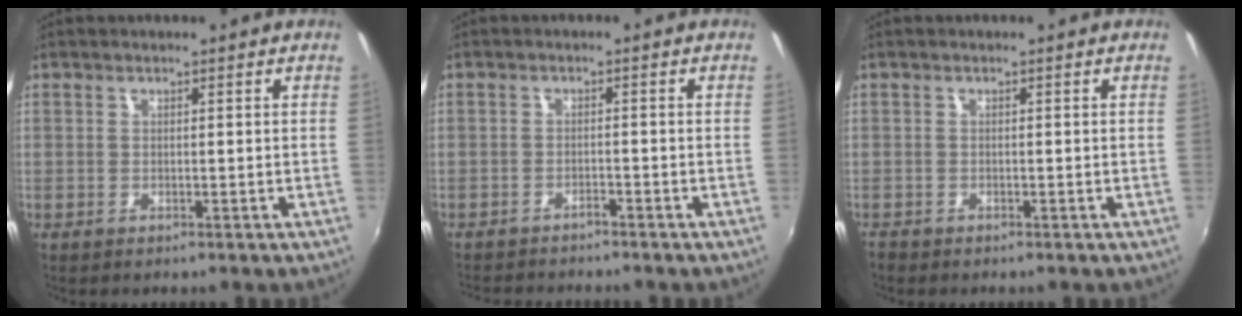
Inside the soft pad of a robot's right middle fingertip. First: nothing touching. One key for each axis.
{"total": 4.0, "fx": -3.8, "fy": 0.6, "fz": 1.2, "tx": -0.035, "ty": -0.009, "tz": -0.060}
{"total": 1.0, "fx": -1.0, "fy": 0.4, "fz": 0.1, "tx": -0.007, "ty": -0.004, "tz": -0.020}